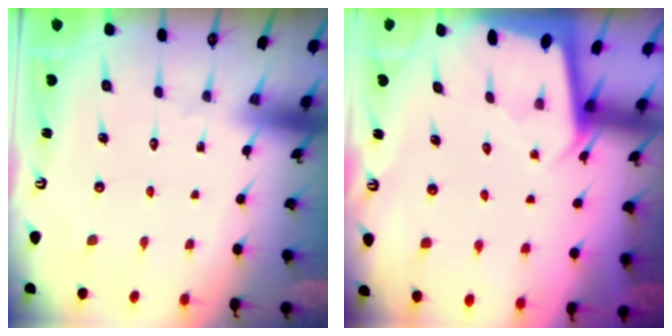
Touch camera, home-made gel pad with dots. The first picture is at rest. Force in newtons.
{"total": 1.9, "press": 1.9, "slide": 0.1}